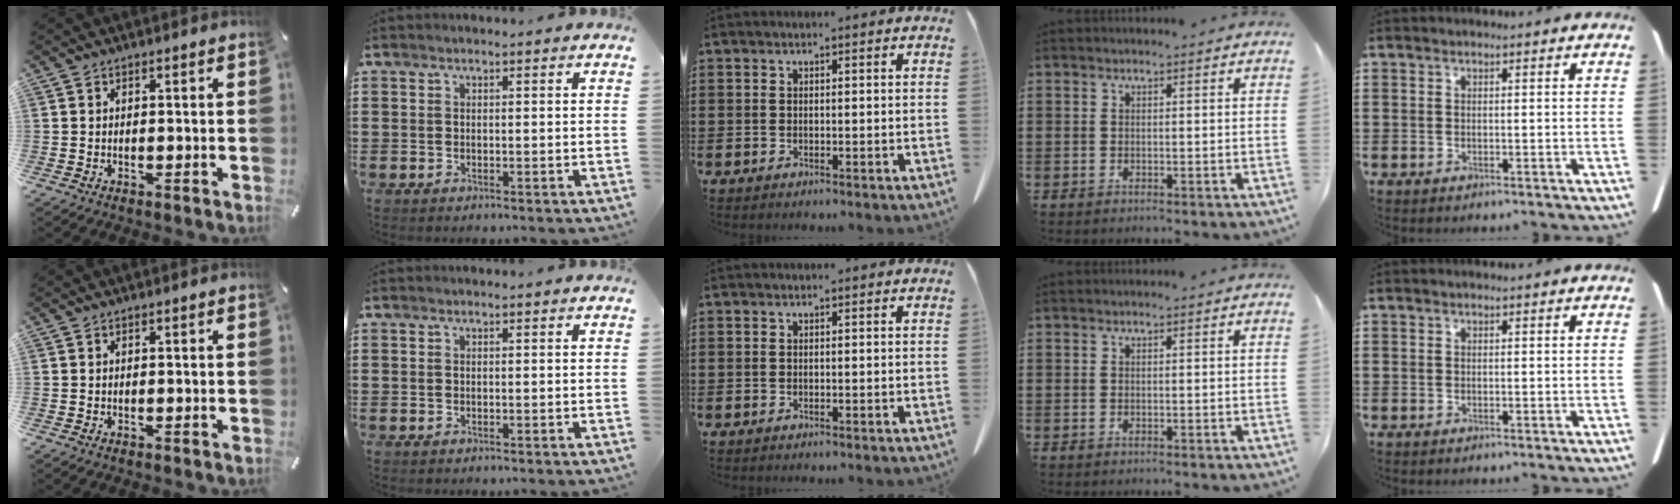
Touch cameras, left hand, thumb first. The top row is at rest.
{}